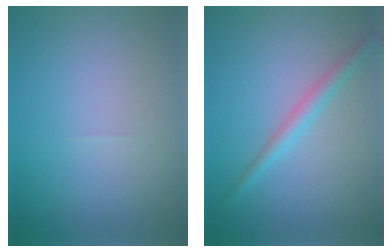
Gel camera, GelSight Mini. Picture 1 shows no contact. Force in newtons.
{"total": 2.0, "press": 2.0, "slide": 0.1}